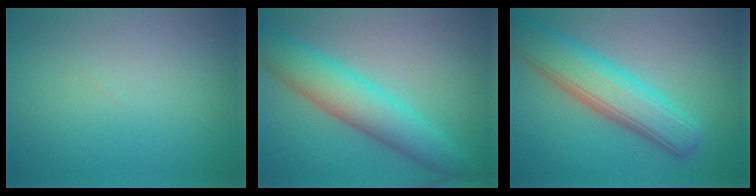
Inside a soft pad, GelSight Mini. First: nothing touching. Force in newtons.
{"total": 6.4, "press": 6.4, "slide": 0.2}
{"total": 6.7, "press": 6.7, "slide": 0.3}